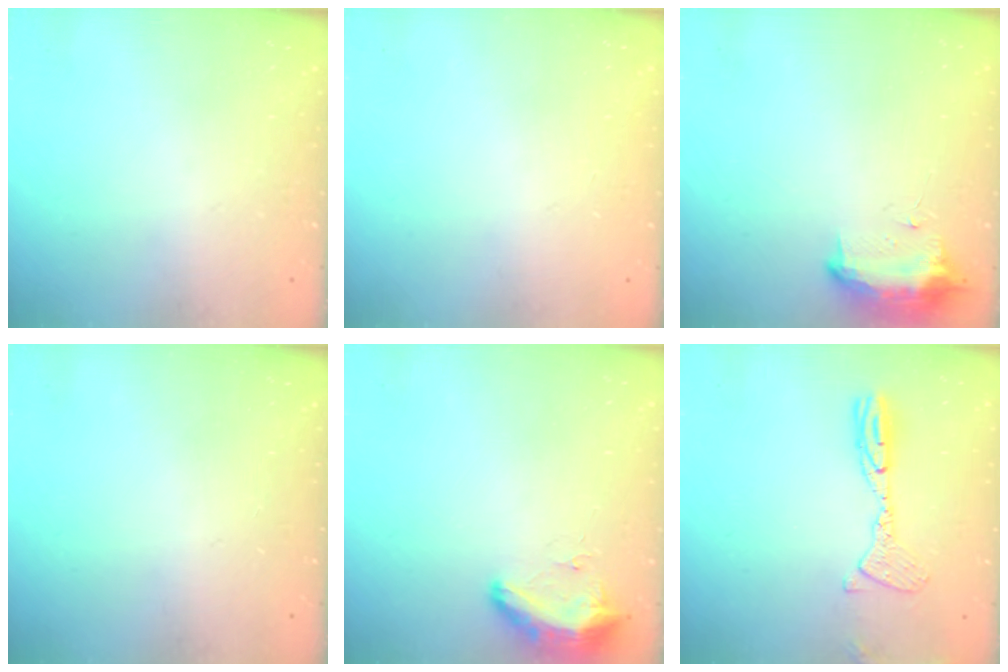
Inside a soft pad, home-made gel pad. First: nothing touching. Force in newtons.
{"total": 0.0}
{"total": 10.7, "press": 10.6, "slide": 0.7}
{"total": 0.0}
{"total": 10.2, "press": 9.3, "slide": 4.2}
{"total": 11.8, "press": 11.6, "slide": 2.1}